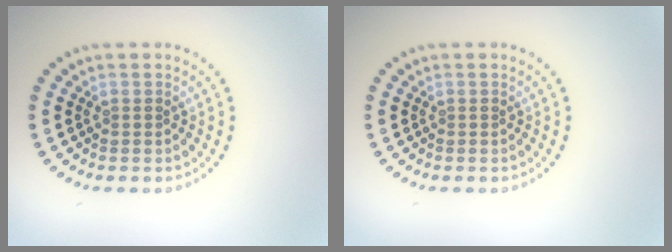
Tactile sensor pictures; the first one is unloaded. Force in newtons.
{"total": 0.0}